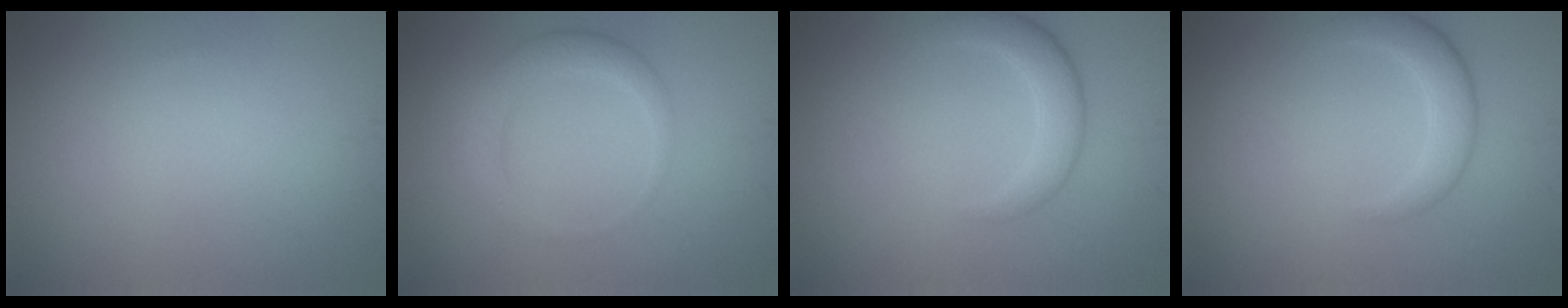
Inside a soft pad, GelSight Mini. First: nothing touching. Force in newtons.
{"total": 3.0, "press": 3.0, "slide": 0.1}
{"total": 2.9, "press": 2.9, "slide": 0.2}
{"total": 2.9, "press": 2.9, "slide": 0.2}